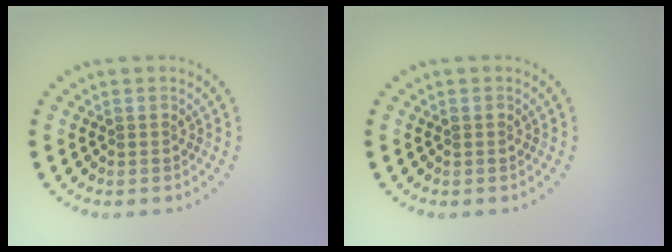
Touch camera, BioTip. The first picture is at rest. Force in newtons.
{"total": 0.6, "press": 0.6, "slide": 0.1}